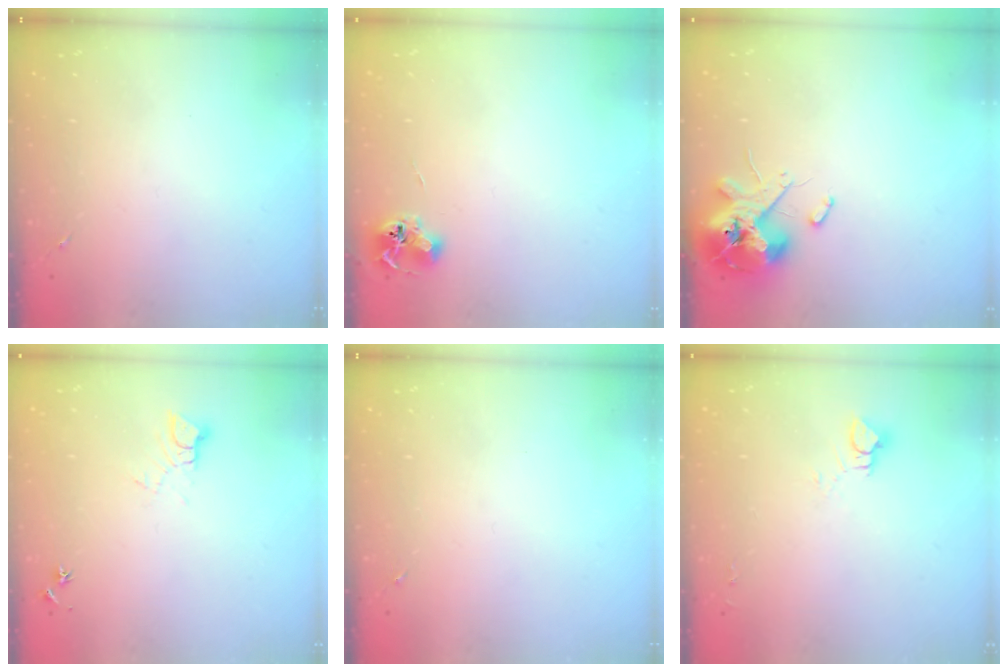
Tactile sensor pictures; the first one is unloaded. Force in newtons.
{"total": 6.8, "press": 6.8, "slide": 0.9}
{"total": 13.9, "press": 13.7, "slide": 2.2}
{"total": 5.4, "press": 5.4, "slide": 0.5}
{"total": 0.0}
{"total": 4.6, "press": 4.5, "slide": 0.5}